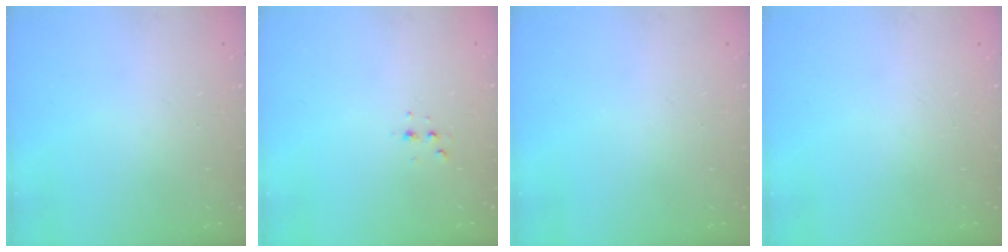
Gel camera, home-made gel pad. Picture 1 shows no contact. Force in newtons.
{"total": 2.8, "press": 2.8, "slide": 0.7}
{"total": 0.0}
{"total": 0.0}